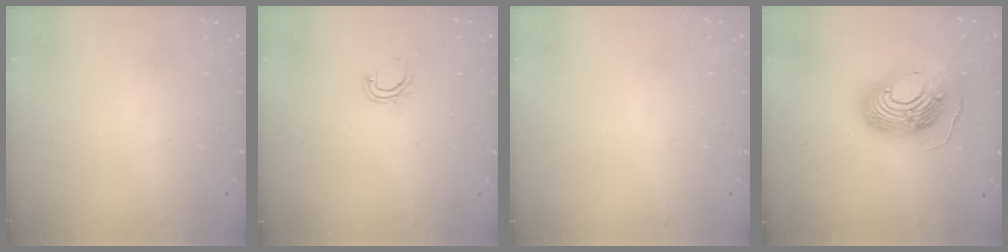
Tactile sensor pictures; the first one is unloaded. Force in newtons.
{"total": 5.0, "press": 5.0, "slide": 0.2}
{"total": 0.0}
{"total": 16.9, "press": 16.8, "slide": 1.6}